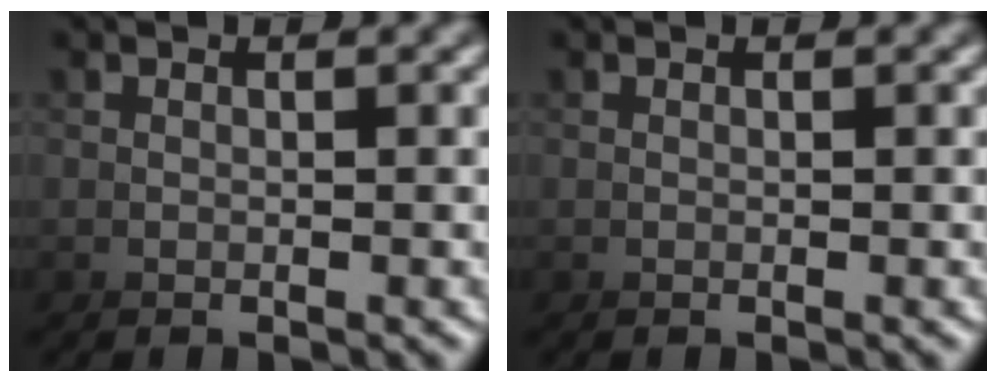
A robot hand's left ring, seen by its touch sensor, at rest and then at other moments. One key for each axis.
{"total": 0.0}